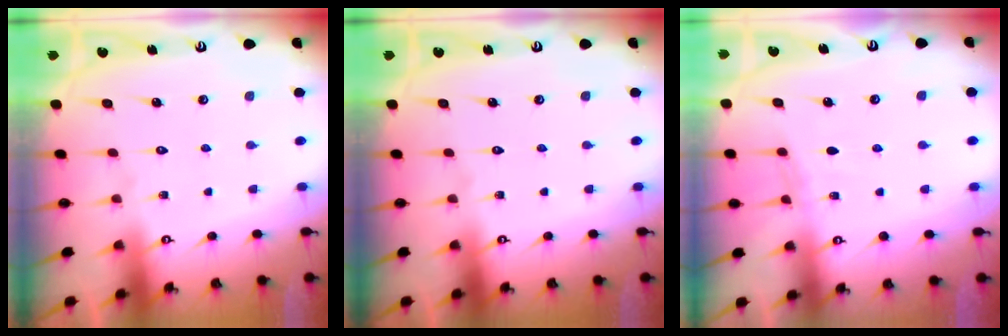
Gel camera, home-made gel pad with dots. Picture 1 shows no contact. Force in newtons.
{"total": 0.0}
{"total": 3.9, "press": 3.9, "slide": 0.5}